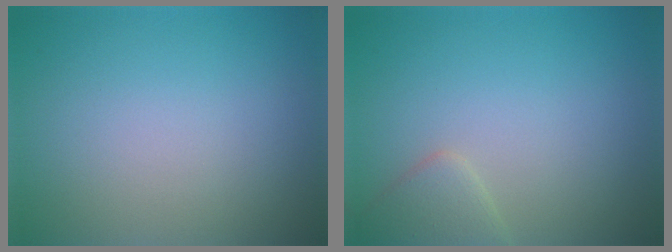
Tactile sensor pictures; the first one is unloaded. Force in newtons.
{"total": 2.2, "press": 2.2, "slide": 0.1}